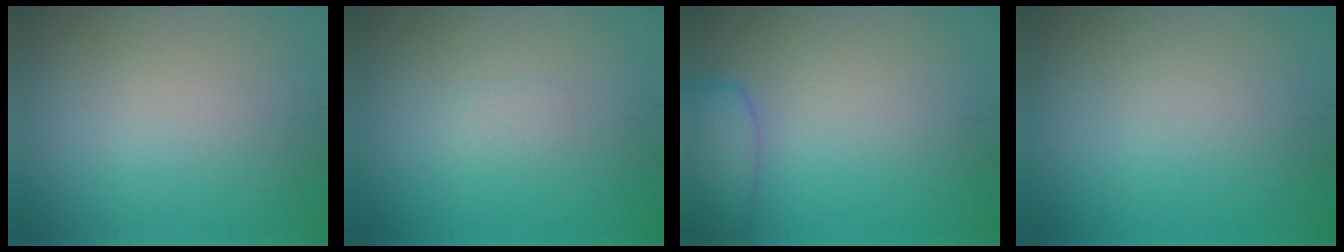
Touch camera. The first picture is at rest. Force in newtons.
{"total": 0.8, "press": 0.8, "slide": 0.1}
{"total": 3.3, "press": 3.3, "slide": 0.3}
{"total": 0.0}